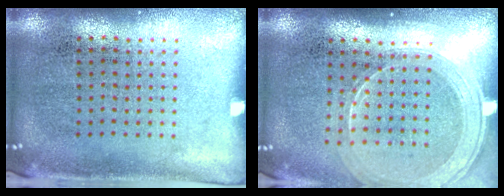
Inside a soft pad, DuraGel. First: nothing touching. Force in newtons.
{"total": 1.8, "press": 1.6, "slide": 0.8}